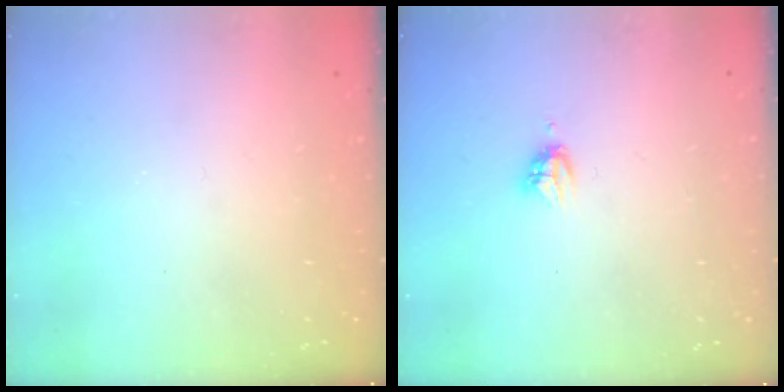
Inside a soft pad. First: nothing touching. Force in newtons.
{"total": 3.9, "press": 3.8, "slide": 0.5}